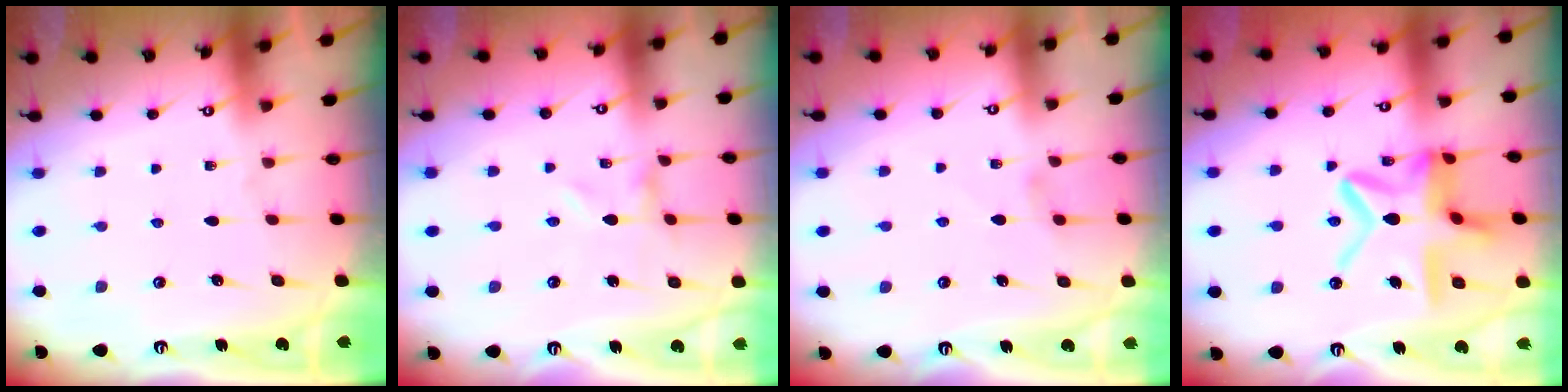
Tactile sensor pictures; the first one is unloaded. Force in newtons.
{"total": 0.0}
{"total": 2.7, "press": 2.7, "slide": 0.3}
{"total": 17.1, "press": 17.0, "slide": 1.8}